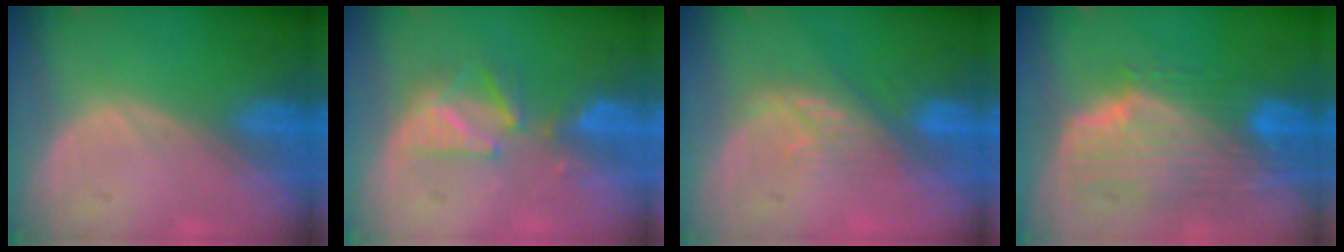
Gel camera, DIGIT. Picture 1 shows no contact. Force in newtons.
{"total": 5.4, "press": 5.3, "slide": 0.7}
{"total": 4.3, "press": 4.0, "slide": 1.4}
{"total": 10.0, "press": 8.9, "slide": 4.5}